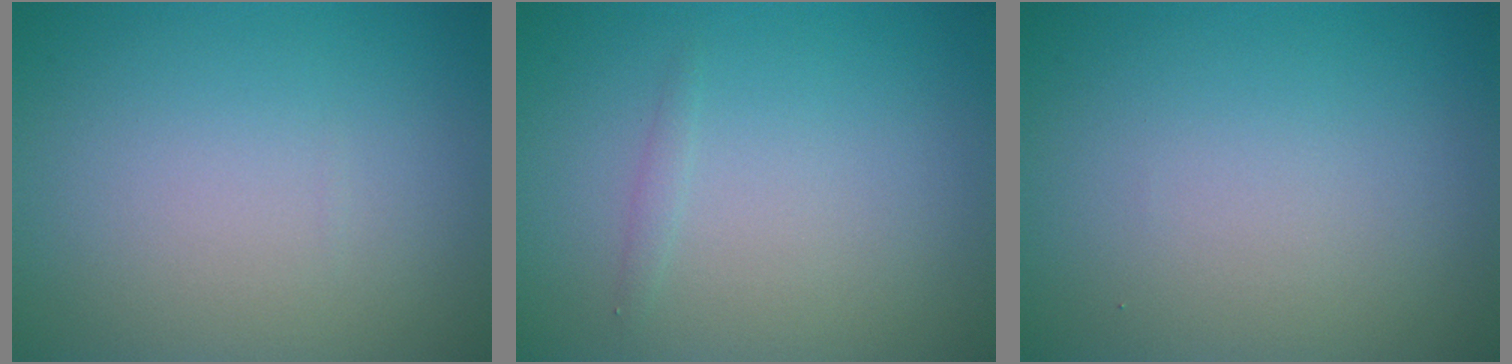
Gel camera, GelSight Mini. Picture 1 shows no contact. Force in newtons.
{"total": 0.6, "press": 0.6, "slide": 0.0}
{"total": 0.0}